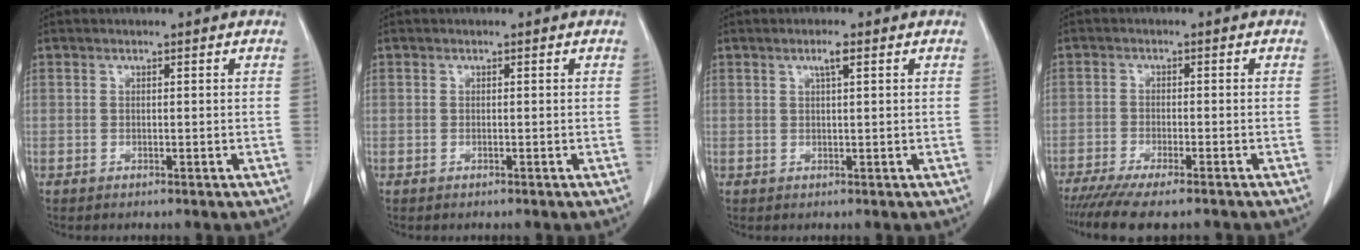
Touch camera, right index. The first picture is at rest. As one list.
[{"total": 0.0}, {"total": 1.8, "force": [0.9, 0.0, 1.6], "torque": [-0.031, 0.002, 0.015]}, {"total": 10.7, "force": [-9.0, 1.3, 5.7], "torque": [-0.079, -0.018, -0.137]}]